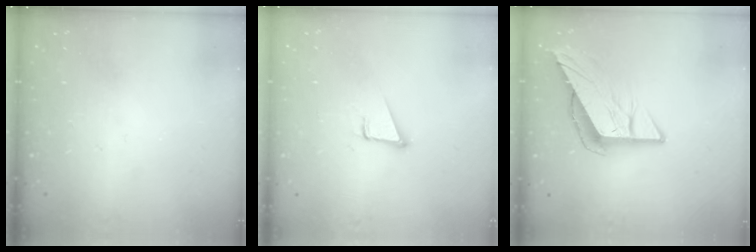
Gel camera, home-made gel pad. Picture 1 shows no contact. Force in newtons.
{"total": 3.6, "press": 2.8, "slide": 2.3}
{"total": 9.3, "press": 9.3, "slide": 0.5}